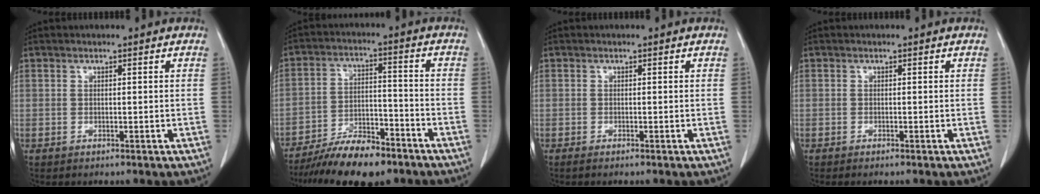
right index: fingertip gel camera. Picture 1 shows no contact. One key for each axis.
{"total": 11.3, "fx": -9.0, "fy": 3.3, "fz": 6.0, "tx": -0.098, "ty": 0.000, "tz": -0.156}
{"total": 0.7, "fx": -0.5, "fy": -0.1, "fz": 0.5, "tx": -0.009, "ty": -0.001, "tz": -0.012}
{"total": 0.5, "fx": -0.4, "fy": -0.1, "fz": 0.3, "tx": -0.008, "ty": -0.001, "tz": -0.008}